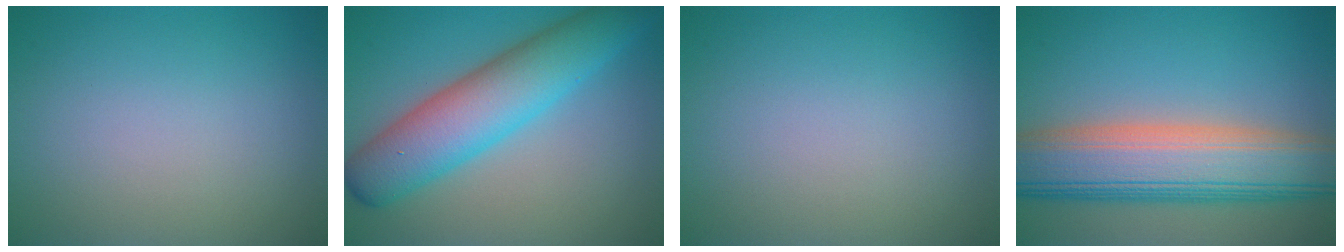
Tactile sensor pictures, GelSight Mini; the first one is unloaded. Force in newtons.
{"total": 8.3, "press": 8.3, "slide": 0.1}
{"total": 0.0}
{"total": 10.7, "press": 10.7, "slide": 0.4}